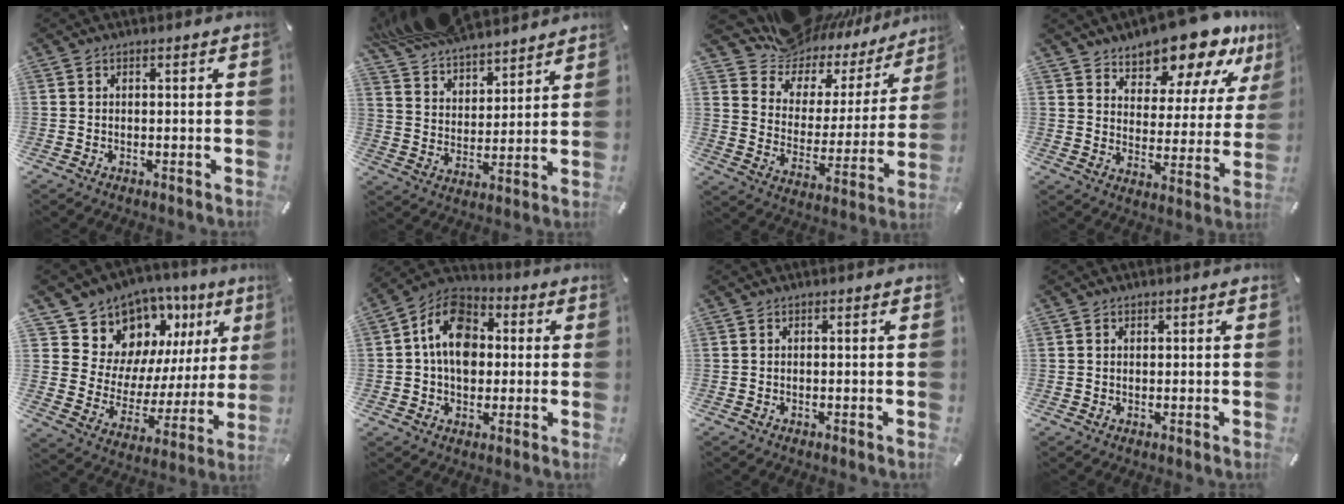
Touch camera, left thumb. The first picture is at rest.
{"total": 11.8, "force": [10.8, 4.3, 2.1], "torque": [-0.083, -0.075, 0.206]}
{"total": 11.3, "force": [9.9, 5.4, -0.2], "torque": [-0.012, -0.115, 0.167]}
{"total": 14.8, "force": [12.8, 5.7, 4.8], "torque": [-0.075, -0.110, 0.219]}
{"total": 12.6, "force": [9.1, 8.4, 2.3], "torque": [-0.038, -0.105, 0.164]}
{"total": 12.6, "force": [0.5, 9.9, 7.8], "torque": [-0.133, 0.013, 0.007]}
{"total": 0.0}
{"total": 0.8, "force": [0.4, 0.7, 0.1], "torque": [0.006, -0.002, 0.005]}